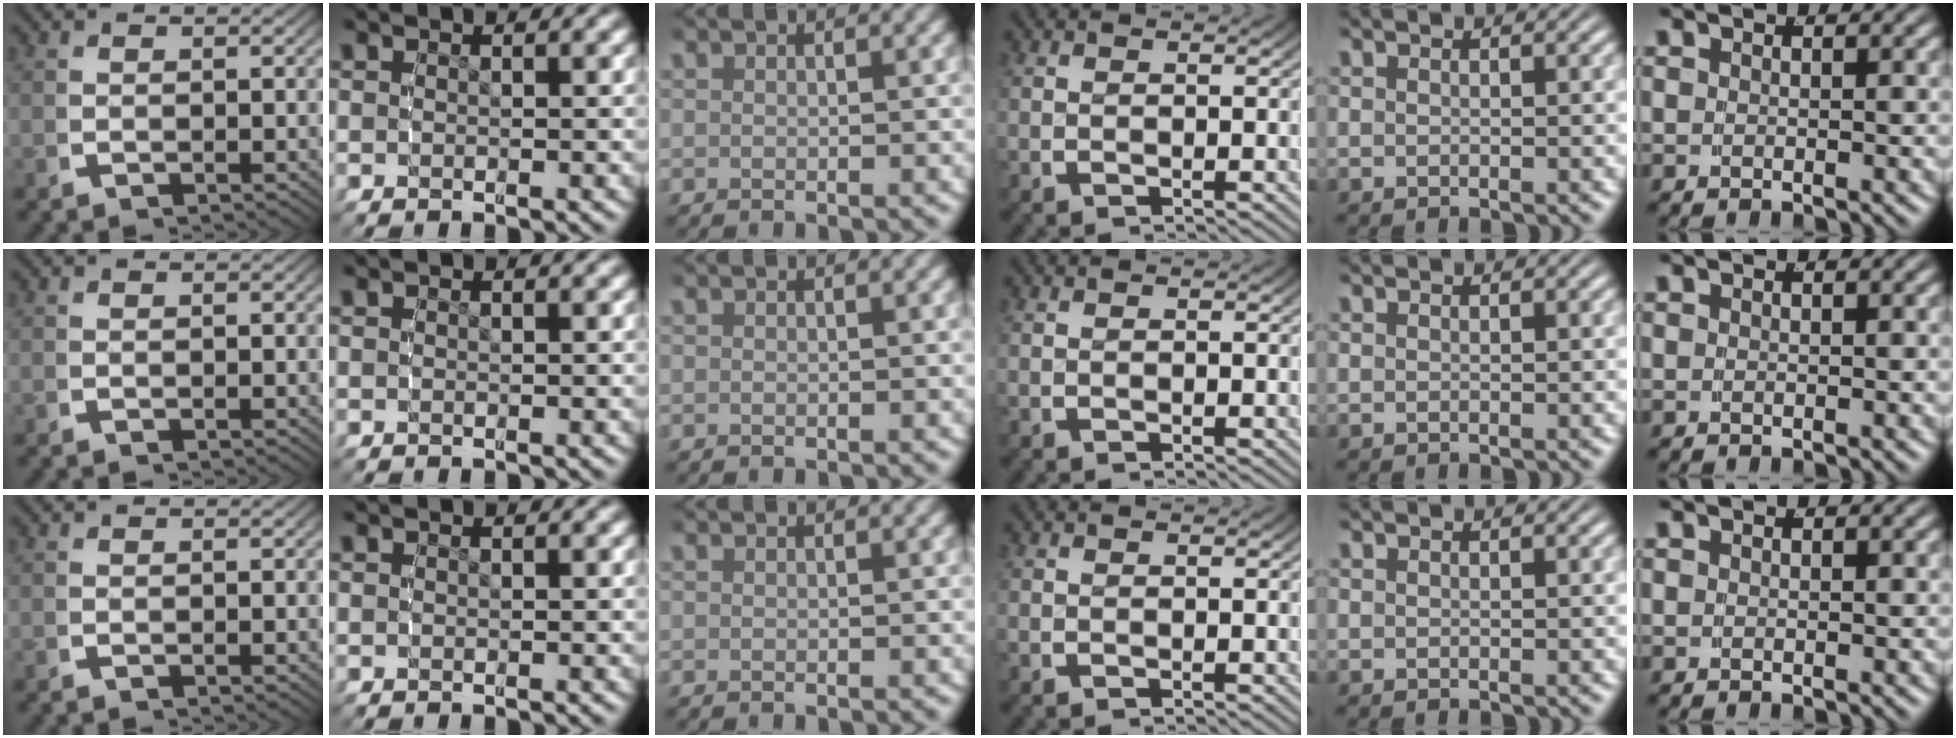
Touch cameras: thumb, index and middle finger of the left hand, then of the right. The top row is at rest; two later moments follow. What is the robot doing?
{"motion": "reach", "object": "coat"}